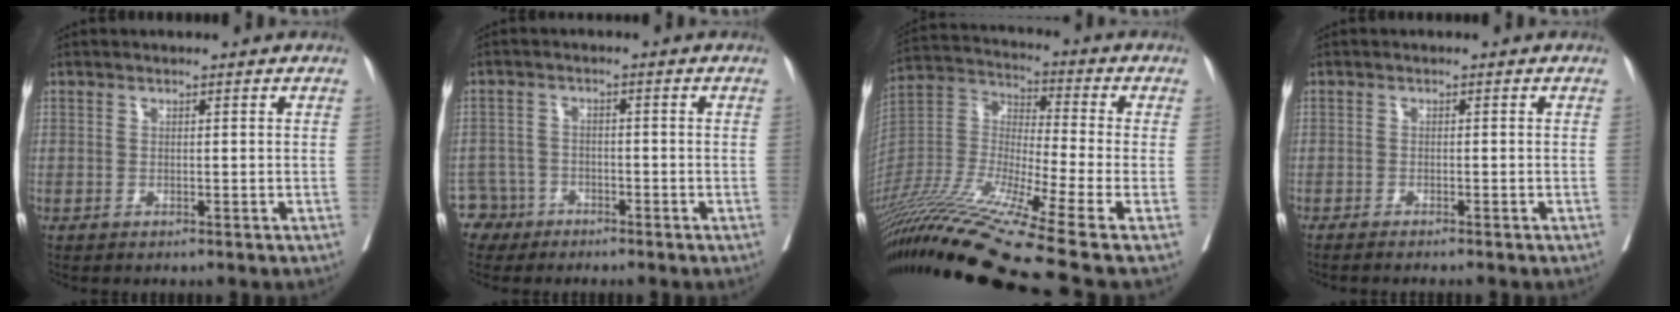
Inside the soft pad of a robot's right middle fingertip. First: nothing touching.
{"total": 4.2, "force": [-3.0, 2.7, -1.0], "torque": [0.016, 0.007, -0.060]}
{"total": 21.9, "force": [-16.3, -1.4, 14.5], "torque": [-0.320, -0.030, -0.307]}
{"total": 3.7, "force": [-3.2, -0.1, 1.8], "torque": [-0.023, -0.004, -0.041]}